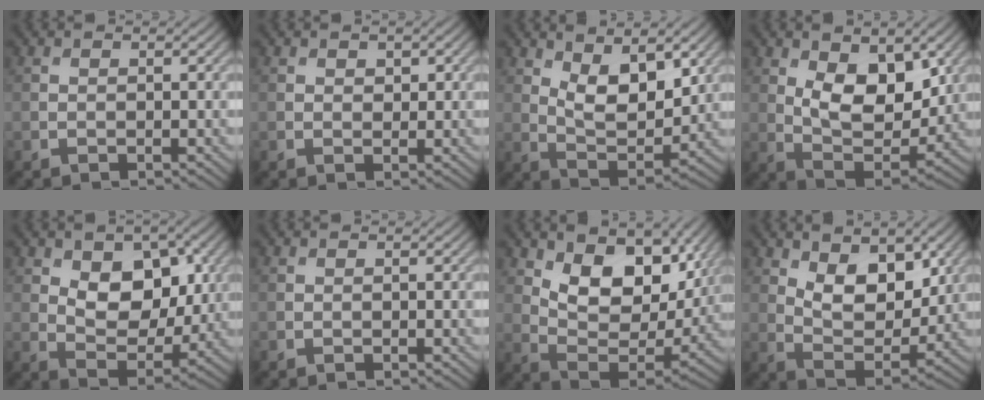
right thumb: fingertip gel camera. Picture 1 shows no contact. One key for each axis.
{"total": 1.2, "fx": 0.7, "fy": 0.9, "fz": 0.6, "tx": -0.009, "ty": -0.004, "tz": 0.013}
{"total": 8.5, "fx": 3.6, "fy": 4.0, "fz": 6.6, "tx": -0.129, "ty": -0.010, "tz": 0.068}
{"total": 10.0, "fx": 3.1, "fy": 5.6, "fz": 7.8, "tx": -0.152, "ty": -0.016, "tz": 0.053}
{"total": 8.8, "fx": 2.8, "fy": 5.5, "fz": 6.2, "tx": -0.115, "ty": -0.011, "tz": 0.041}
{"total": 0.0}
{"total": 12.3, "fx": 5.7, "fy": 6.5, "fz": 8.8, "tx": -0.167, "ty": -0.015, "tz": 0.102}
{"total": 8.8, "fx": 4.0, "fy": 4.6, "fz": 6.3, "tx": -0.124, "ty": -0.012, "tz": 0.070}